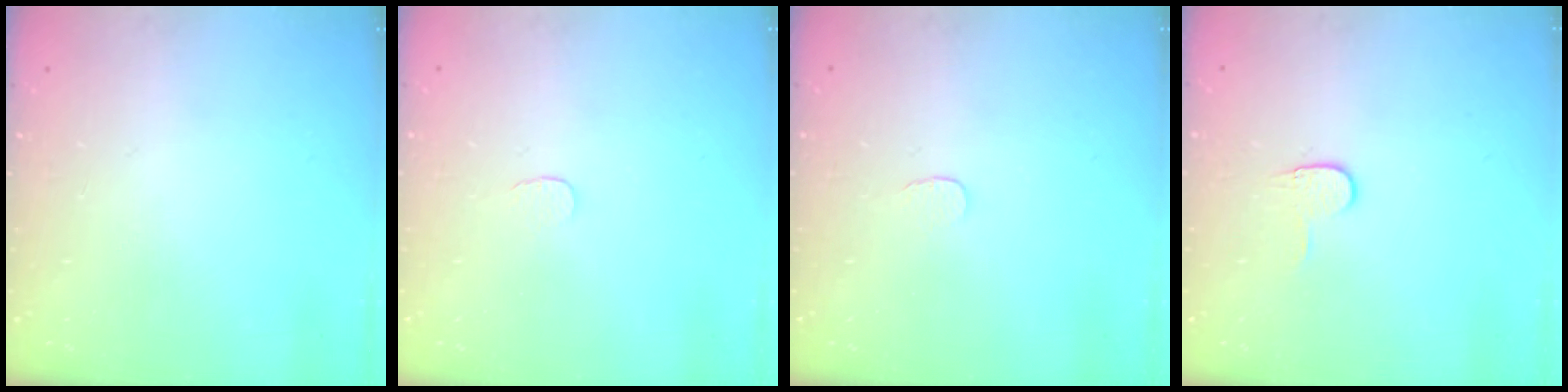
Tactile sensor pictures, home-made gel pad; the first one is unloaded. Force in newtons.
{"total": 2.6, "press": 2.6, "slide": 0.2}
{"total": 2.6, "press": 2.6, "slide": 0.2}
{"total": 3.8, "press": 3.8, "slide": 0.4}